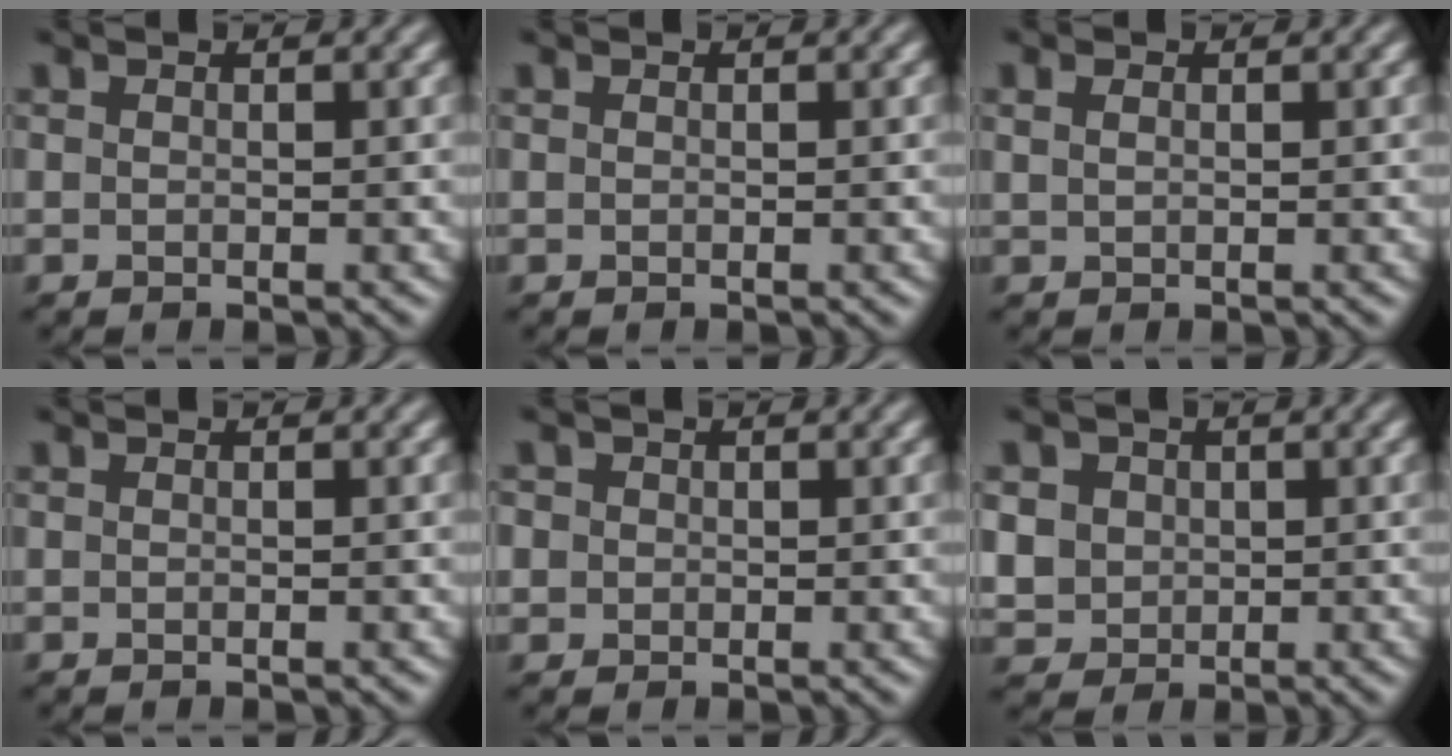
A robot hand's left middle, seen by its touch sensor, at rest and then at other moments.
{"total": 0.0}
{"total": 0.7, "force": [0.6, 0.2, 0.2], "torque": [-0.009, -0.002, 0.009]}
{"total": 0.0}
{"total": 1.1, "force": [0.4, 1.0, -0.2], "torque": [0.003, 0.004, 0.002]}
{"total": 4.3, "force": [1.6, 3.8, 1.1], "torque": [-0.051, 0.019, 0.030]}